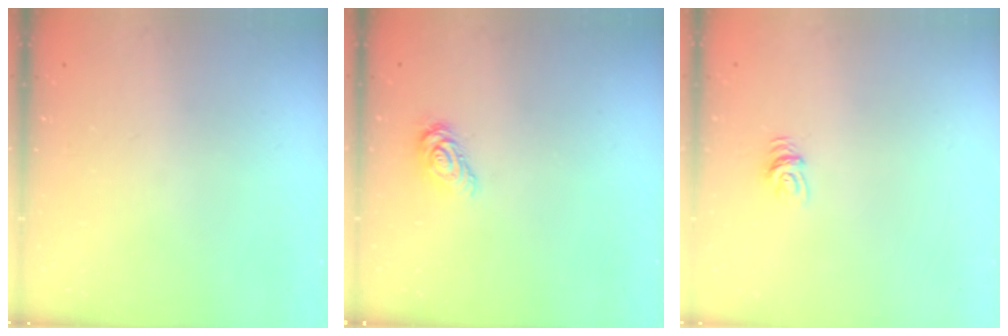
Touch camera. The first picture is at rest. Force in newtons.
{"total": 6.0, "press": 6.0, "slide": 0.3}
{"total": 5.4, "press": 5.4, "slide": 0.3}